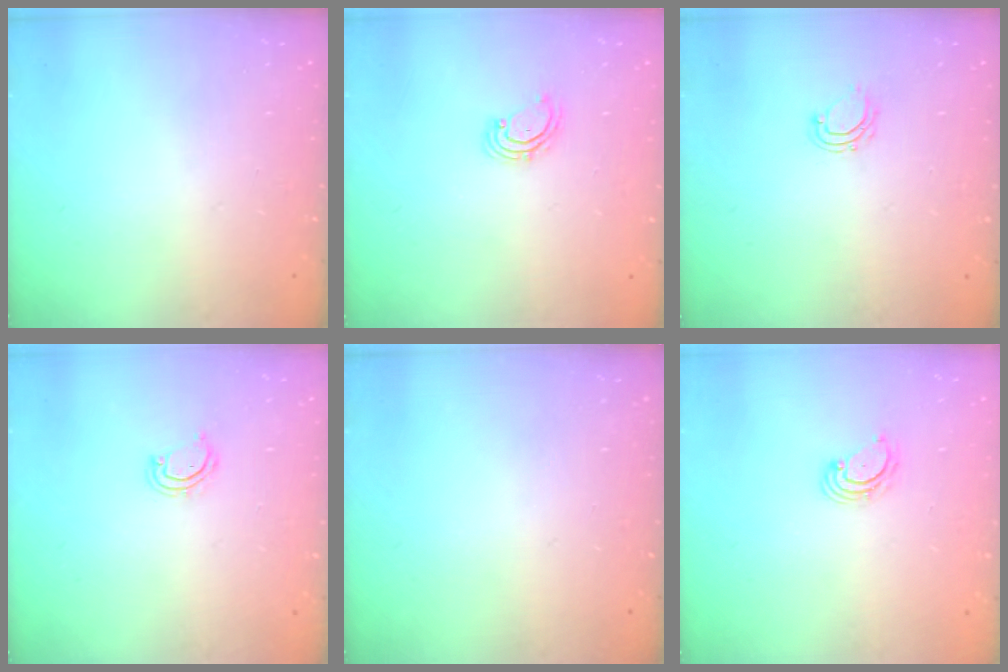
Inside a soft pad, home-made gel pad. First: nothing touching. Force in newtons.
{"total": 2.8, "press": 2.8, "slide": 0.2}
{"total": 4.5, "press": 4.4, "slide": 0.6}
{"total": 3.8, "press": 3.8, "slide": 0.2}
{"total": 0.0}
{"total": 4.0, "press": 4.0, "slide": 0.5}